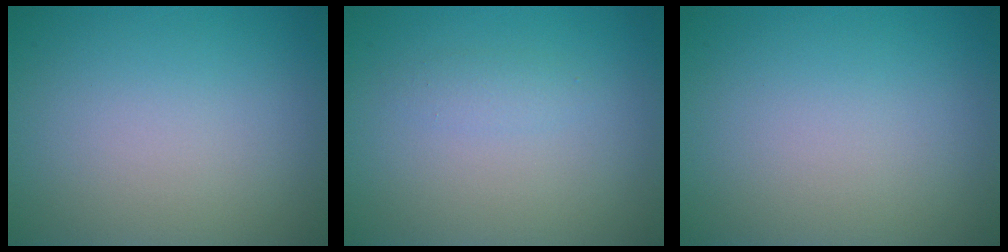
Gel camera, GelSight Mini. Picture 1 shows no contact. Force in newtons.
{"total": 0.9, "press": 0.9, "slide": 0.0}
{"total": 0.0}